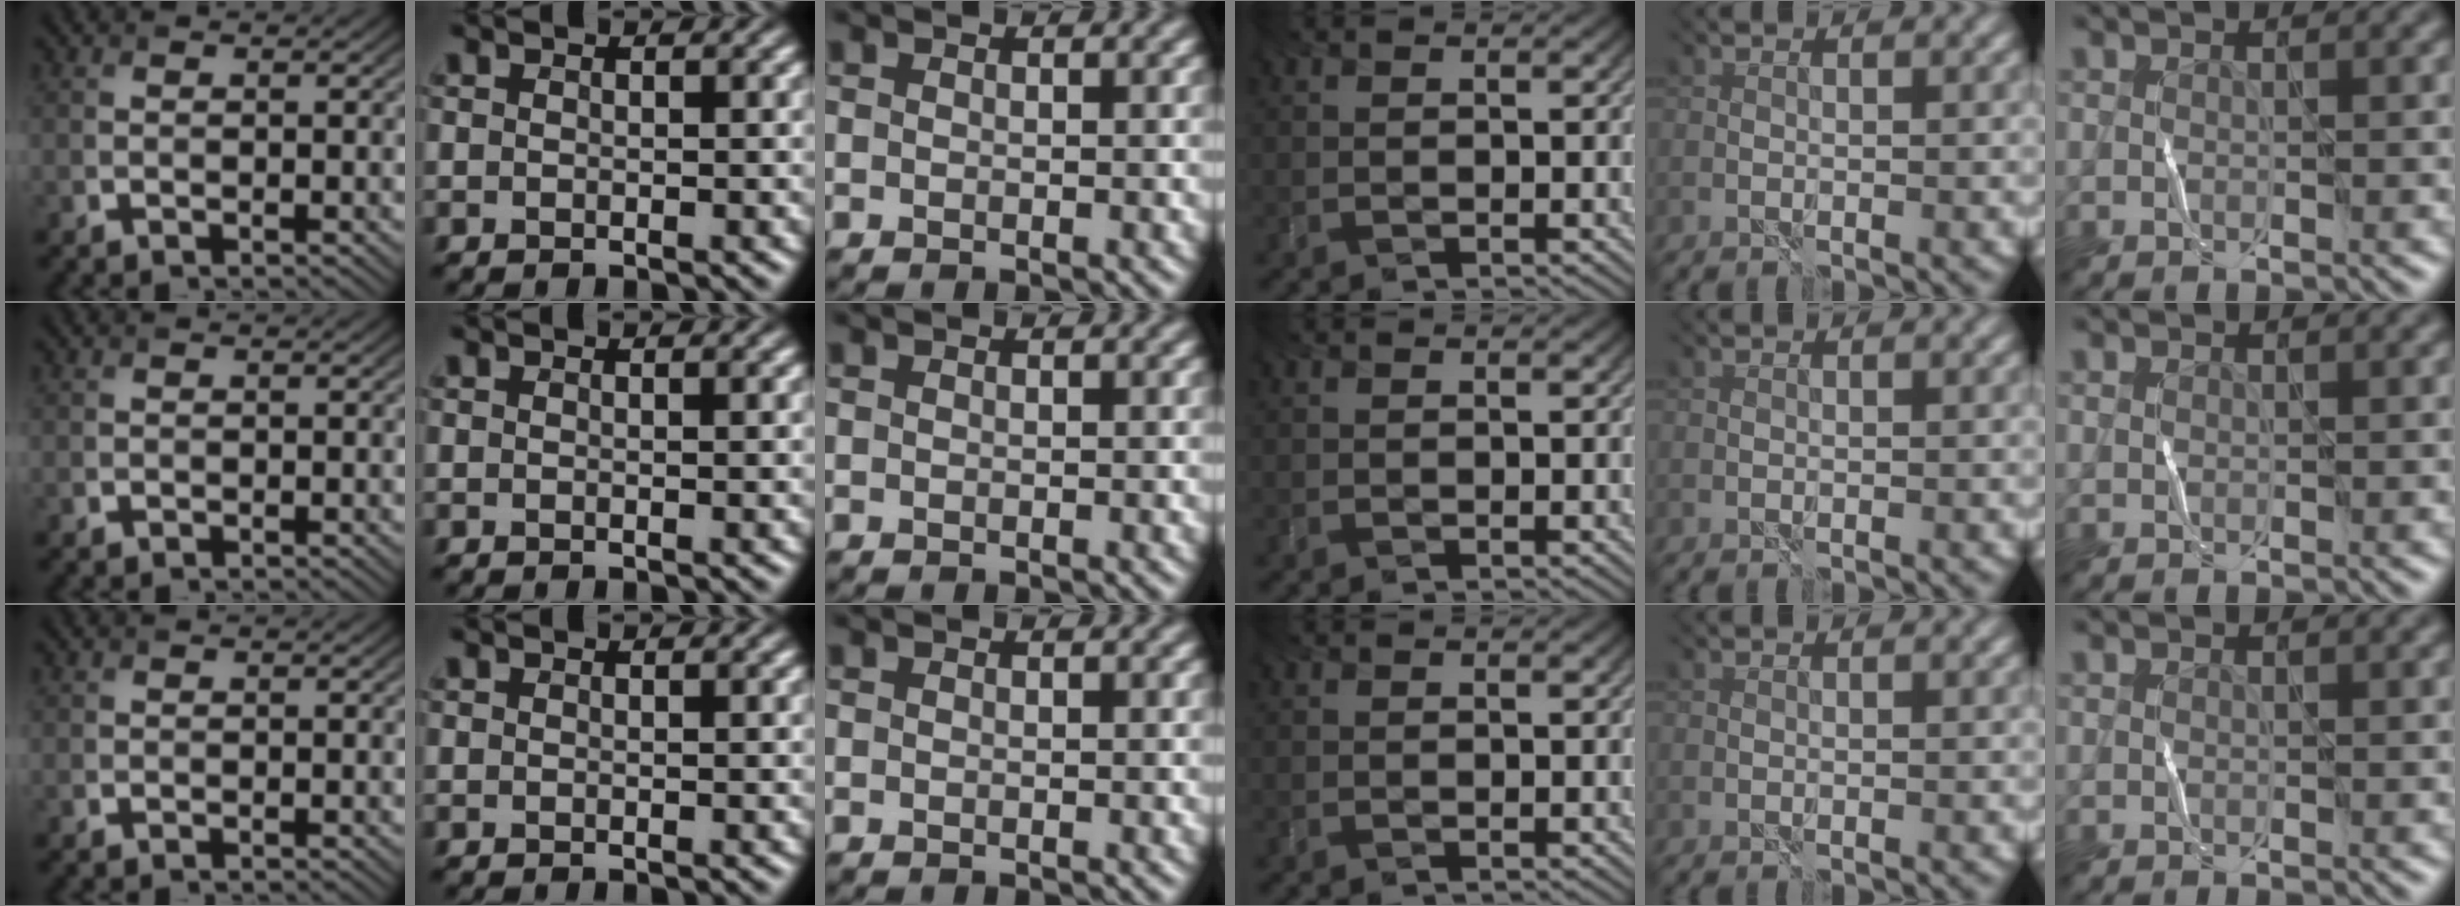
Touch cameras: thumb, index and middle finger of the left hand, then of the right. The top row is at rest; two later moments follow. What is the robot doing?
{"motion": "fold", "object": "bandana"}